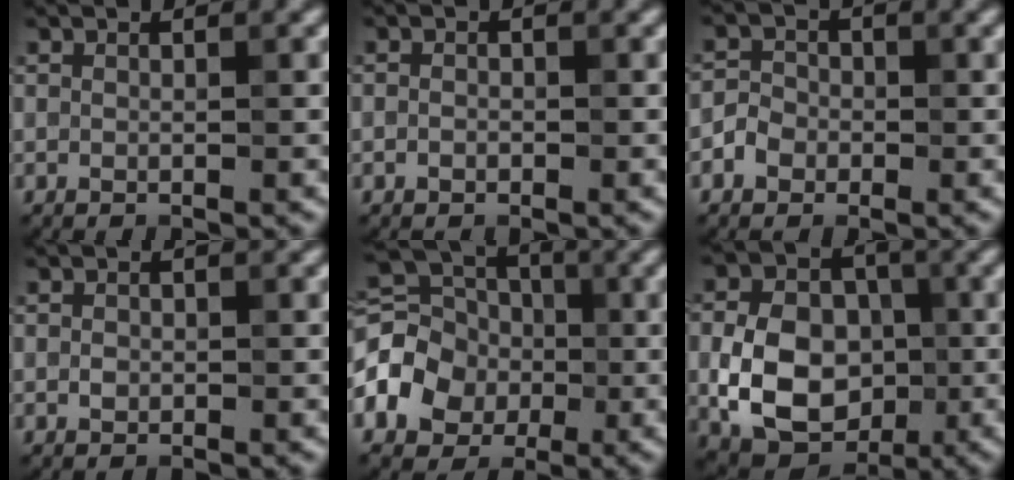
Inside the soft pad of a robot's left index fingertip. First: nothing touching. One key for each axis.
{"total": 0.7, "fx": -0.3, "fy": 0.6, "fz": 0.3, "tx": -0.004, "ty": -0.001, "tz": -0.007}
{"total": 2.0, "fx": -0.8, "fy": 1.7, "fz": 0.6, "tx": 0.002, "ty": 0.001, "tz": -0.022}
{"total": 0.7, "fx": -0.1, "fy": 0.6, "fz": 0.4, "tx": -0.004, "ty": -0.003, "tz": -0.002}
{"total": 7.7, "fx": -1.7, "fy": 6.4, "fz": 3.9, "tx": -0.071, "ty": 0.000, "tz": -0.045}
{"total": 8.7, "fx": -1.7, "fy": 6.6, "fz": 5.5, "tx": -0.102, "ty": -0.006, "tz": -0.035}